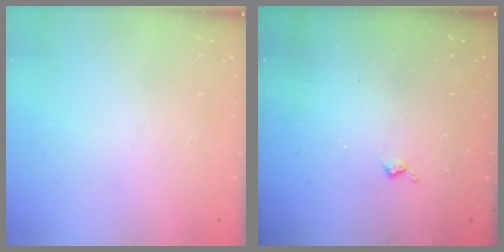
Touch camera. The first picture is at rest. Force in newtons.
{"total": 2.8, "press": 2.7, "slide": 0.5}